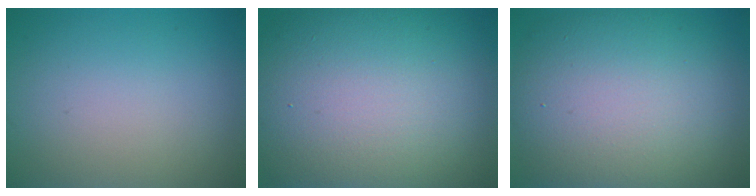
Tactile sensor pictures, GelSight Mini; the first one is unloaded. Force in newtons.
{"total": 18.0, "press": 18.0, "slide": 0.9}
{"total": 12.9, "press": 12.9, "slide": 0.9}